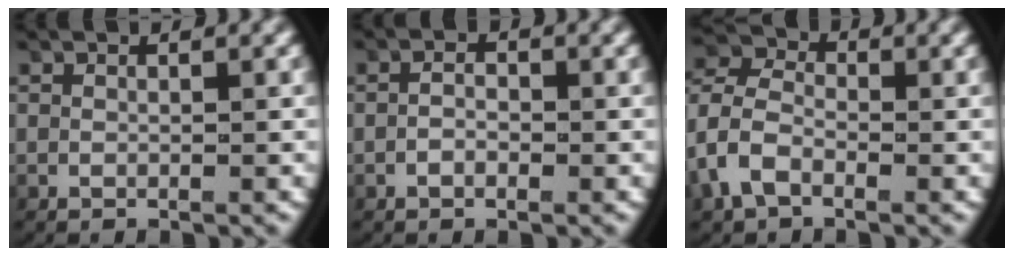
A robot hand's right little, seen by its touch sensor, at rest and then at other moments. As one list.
[{"total": 1.3, "force": [-0.6, 0.7, 0.9], "torque": [-0.016, -0.005, -0.011]}, {"total": 5.5, "force": [-0.1, 4.9, 2.5], "torque": [-0.074, -0.004, -0.011]}]